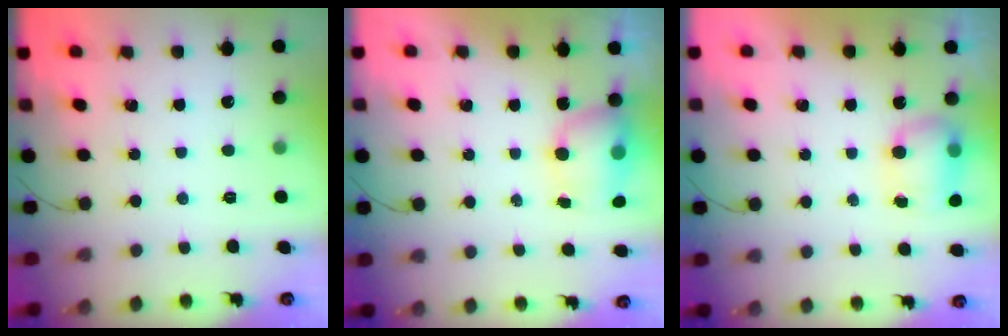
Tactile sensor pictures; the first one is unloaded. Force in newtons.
{"total": 8.0, "press": 8.0, "slide": 0.5}
{"total": 8.0, "press": 7.8, "slide": 1.8}